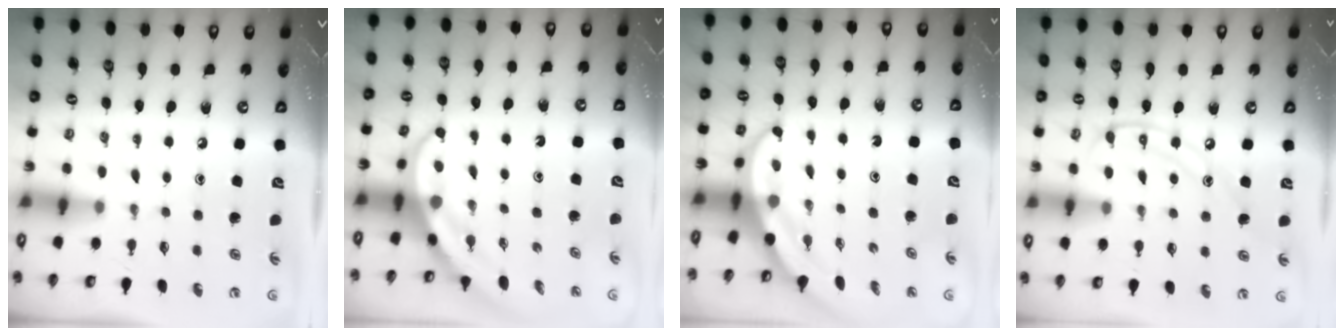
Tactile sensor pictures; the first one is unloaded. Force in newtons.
{"total": 4.0, "press": 4.0, "slide": 0.4}
{"total": 3.7, "press": 3.6, "slide": 0.3}
{"total": 11.2, "press": 11.2, "slide": 1.2}